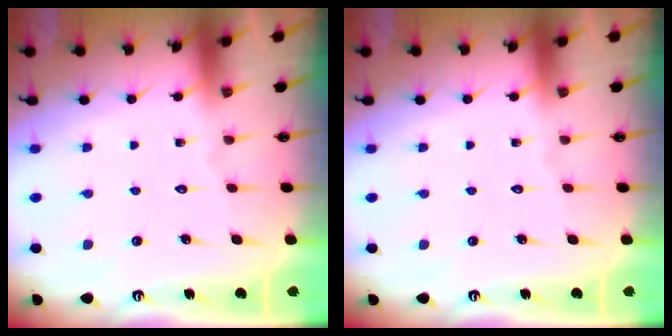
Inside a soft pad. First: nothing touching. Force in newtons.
{"total": 0.0}